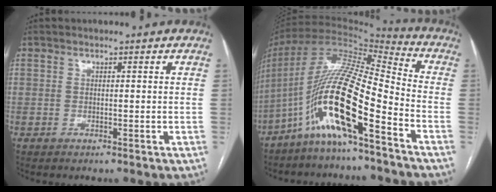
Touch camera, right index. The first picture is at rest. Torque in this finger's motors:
{"motor_torque": [2.14, 0.00, 0.88, 0.21]}